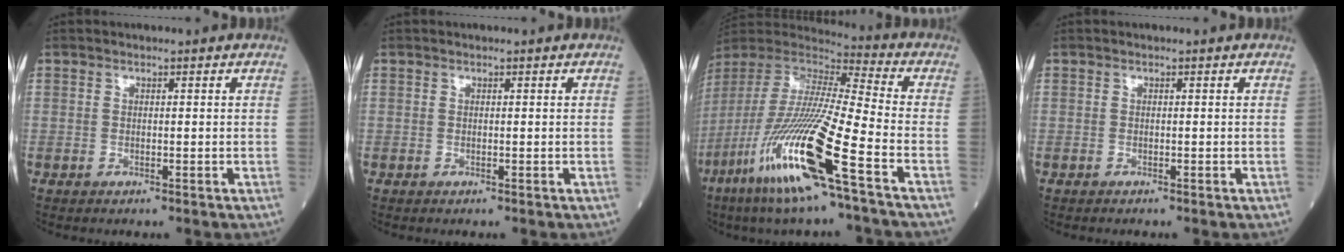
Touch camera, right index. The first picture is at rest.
{"total": 0.0}
{"total": 22.1, "force": [-10.4, 0.3, 19.5], "torque": [-0.433, -0.063, -0.211]}
{"total": 0.0}